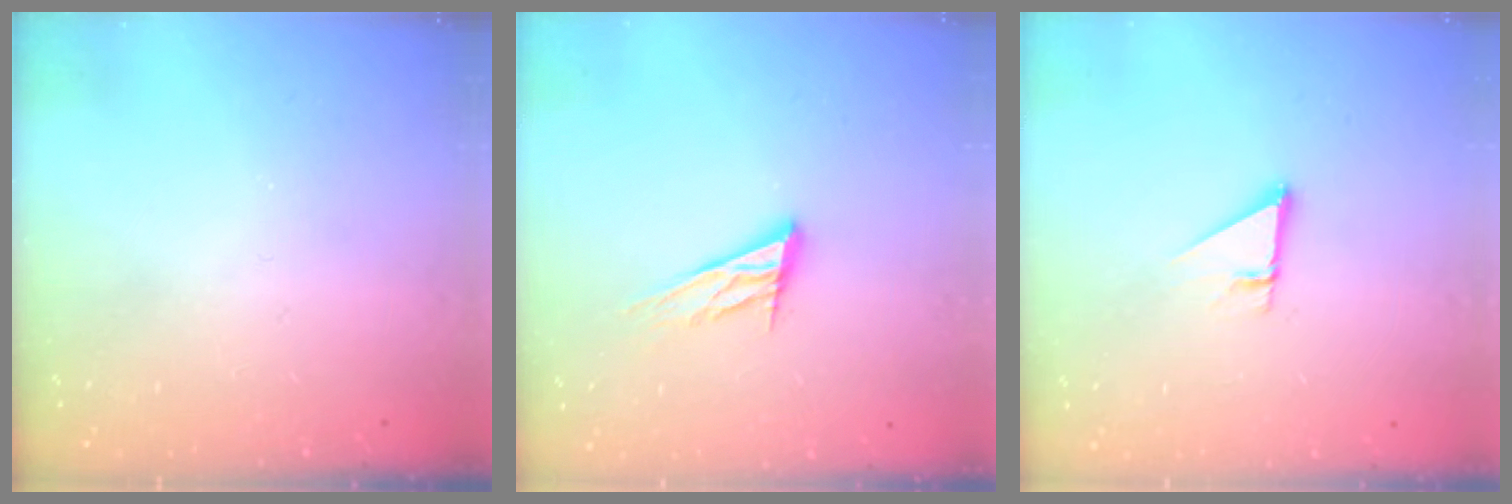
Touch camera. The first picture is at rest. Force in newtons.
{"total": 12.7, "press": 12.4, "slide": 2.8}
{"total": 2.7, "press": 2.7, "slide": 0.1}